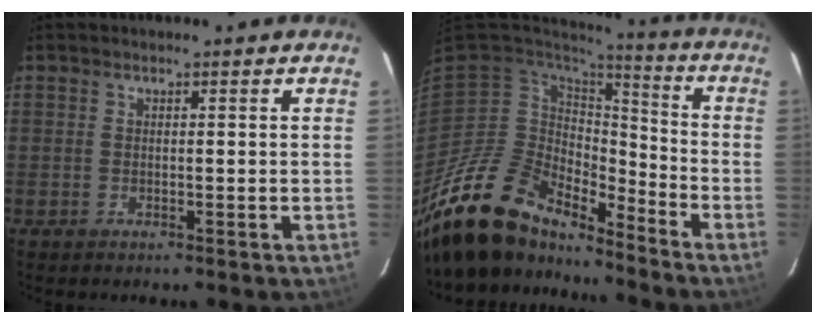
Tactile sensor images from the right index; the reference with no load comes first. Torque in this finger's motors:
{"motor_torque": [1.04, -1.09, 0.51, 0.13]}